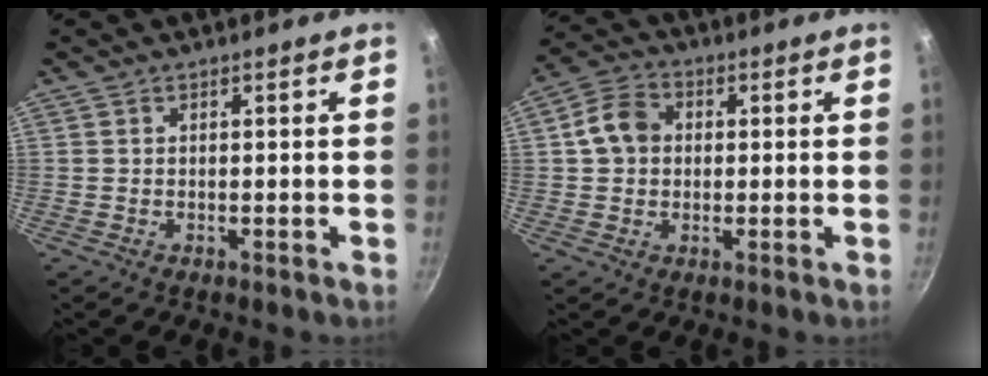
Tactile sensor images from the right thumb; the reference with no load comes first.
{"total": 7.3, "force": [0.8, 6.0, 4.2], "torque": [-0.058, 0.017, 0.002]}